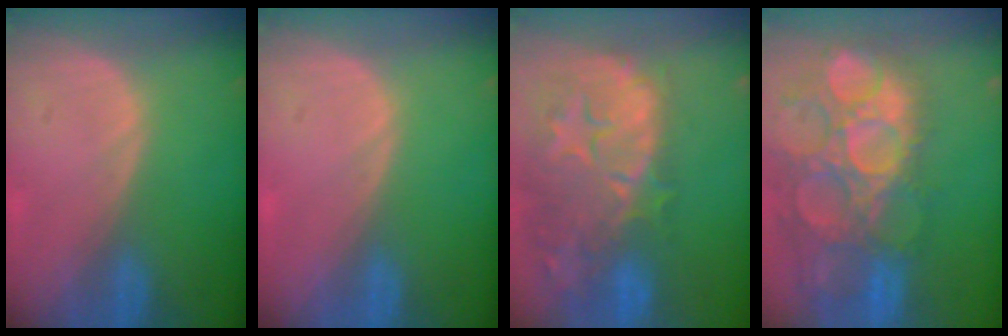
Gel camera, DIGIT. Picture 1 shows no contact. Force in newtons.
{"total": 0.0}
{"total": 14.8, "press": 11.8, "slide": 8.9}
{"total": 15.4, "press": 12.7, "slide": 8.7}